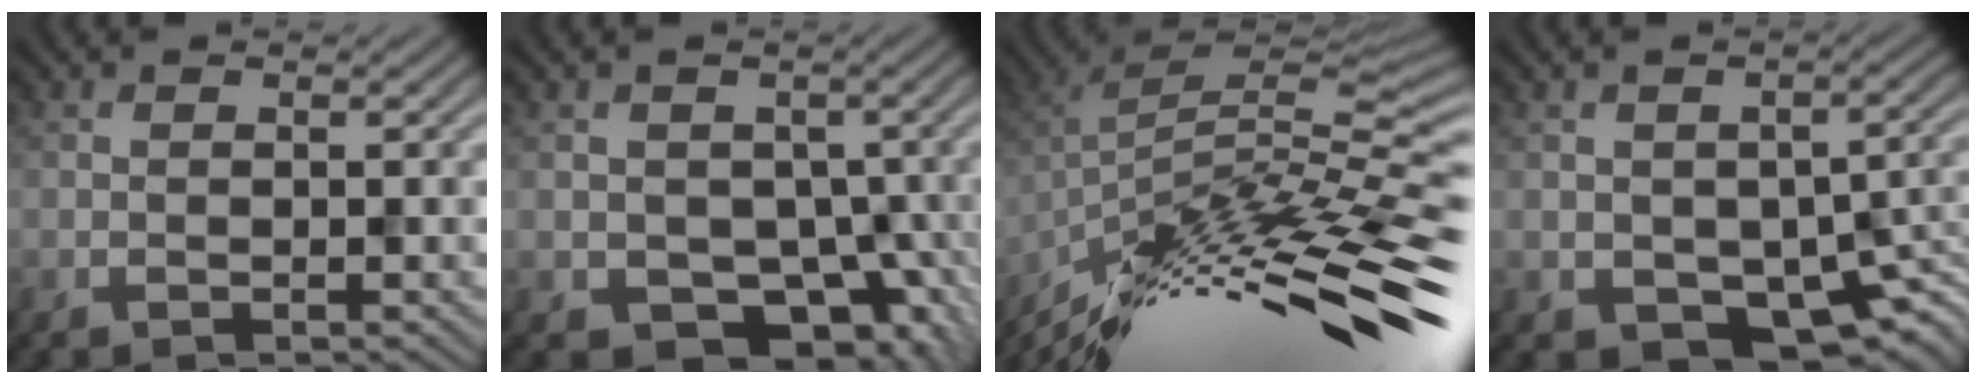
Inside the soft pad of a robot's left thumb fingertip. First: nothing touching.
{"total": 6.3, "force": [-2.2, 5.2, 2.9], "torque": [-0.039, -0.027, -0.015]}
{"total": 15.7, "force": [-10.1, 5.2, 10.9], "torque": [-0.183, 0.027, -0.155]}
{"total": 6.7, "force": [-3.0, 4.3, 4.1], "torque": [-0.063, -0.031, -0.027]}